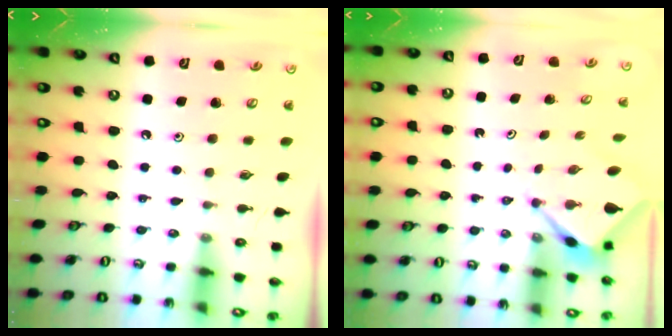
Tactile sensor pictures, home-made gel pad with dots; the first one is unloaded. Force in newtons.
{"total": 2.6, "press": 2.6, "slide": 0.1}